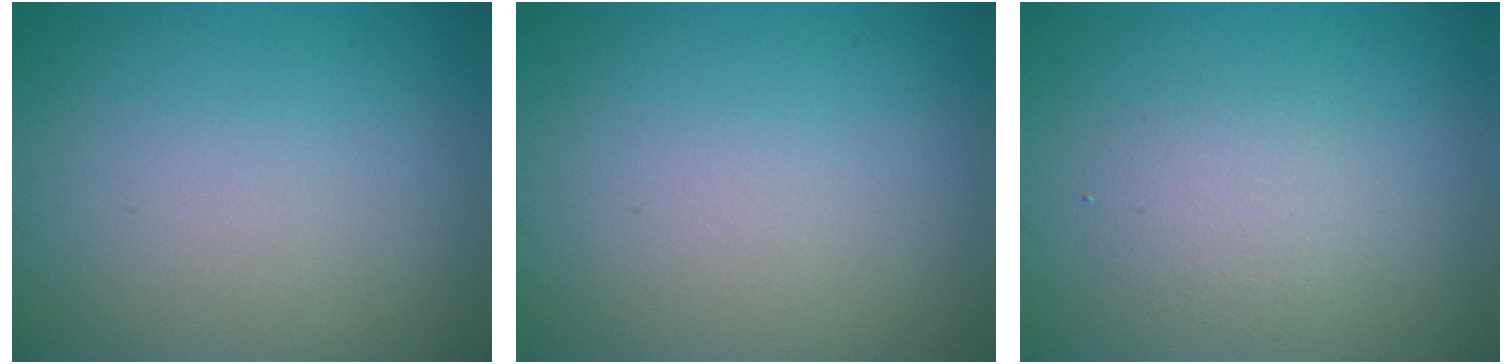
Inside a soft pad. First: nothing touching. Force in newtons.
{"total": 0.0}
{"total": 2.4, "press": 2.4, "slide": 0.0}